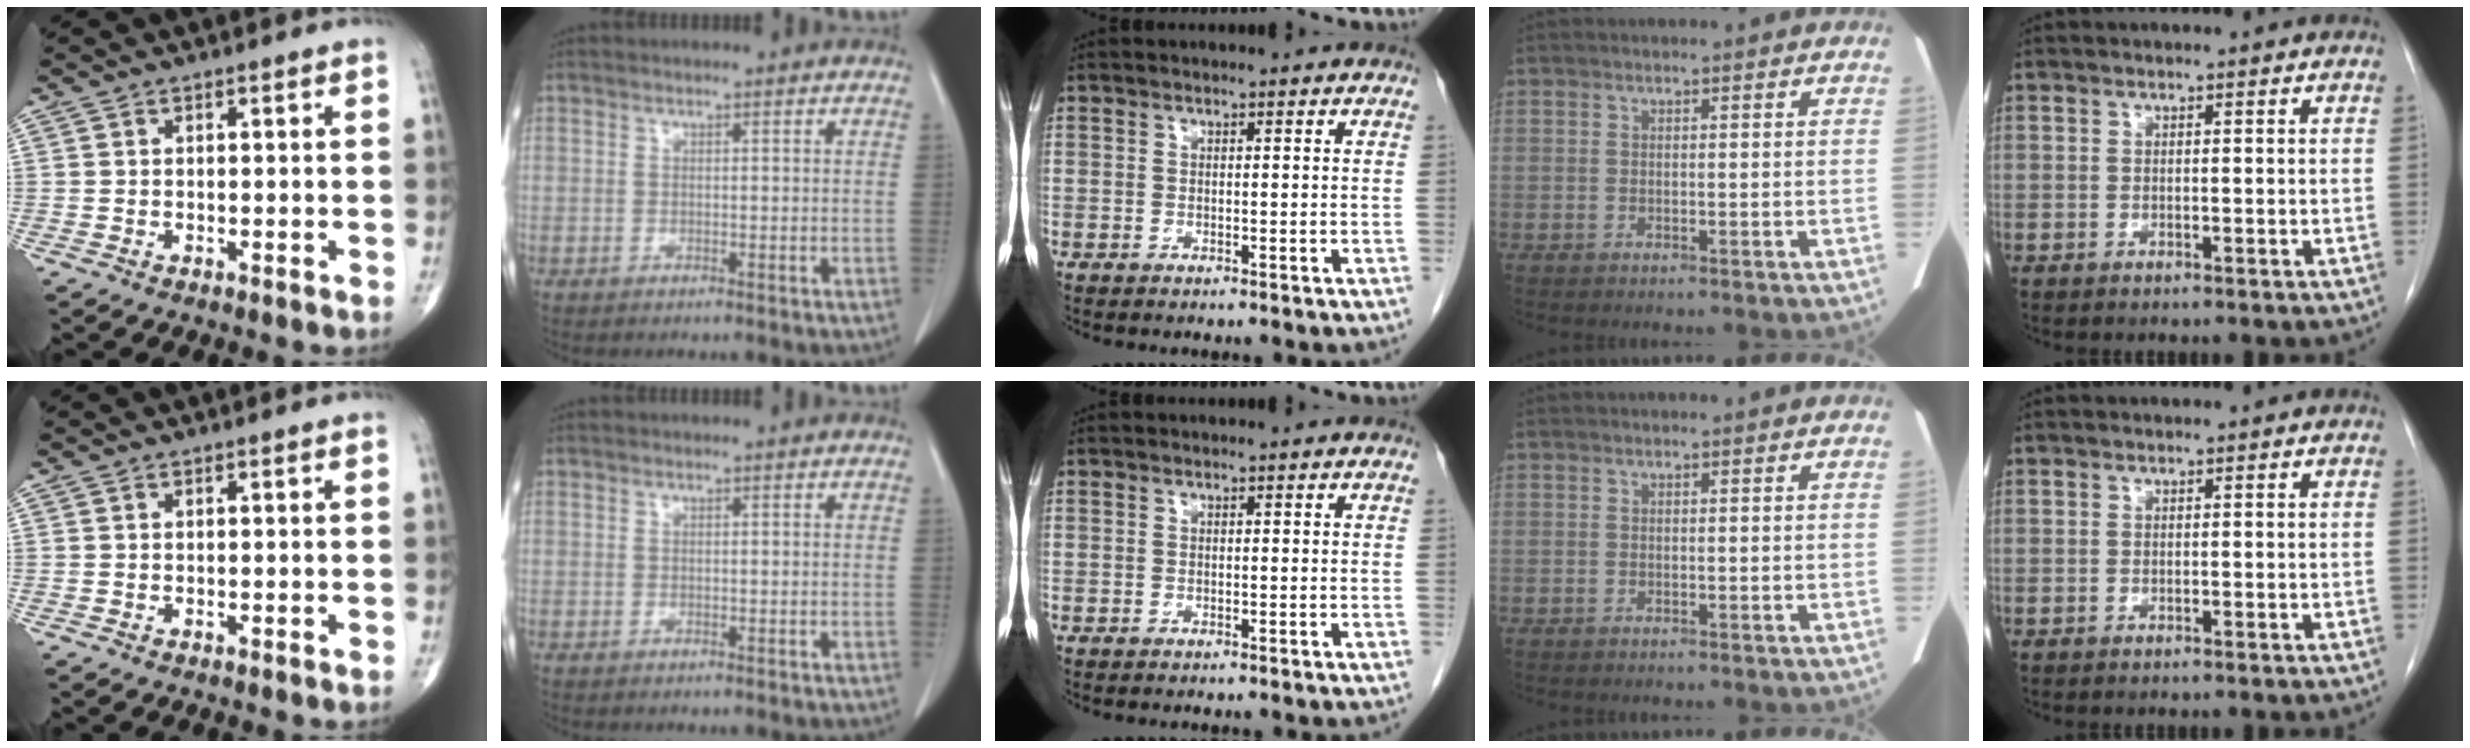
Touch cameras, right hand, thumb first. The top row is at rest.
{}